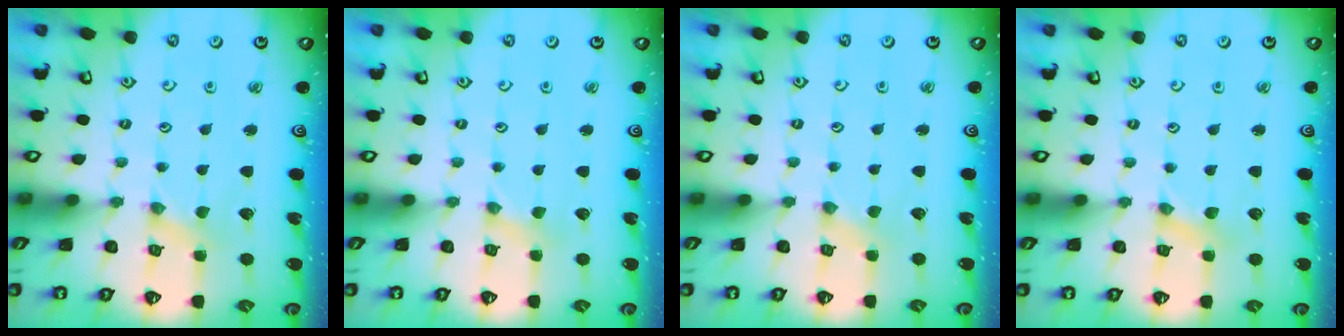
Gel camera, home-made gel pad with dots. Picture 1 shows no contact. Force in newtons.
{"total": 0.7, "press": 0.7, "slide": 0.1}
{"total": 0.0}
{"total": 1.9, "press": 1.9, "slide": 0.3}